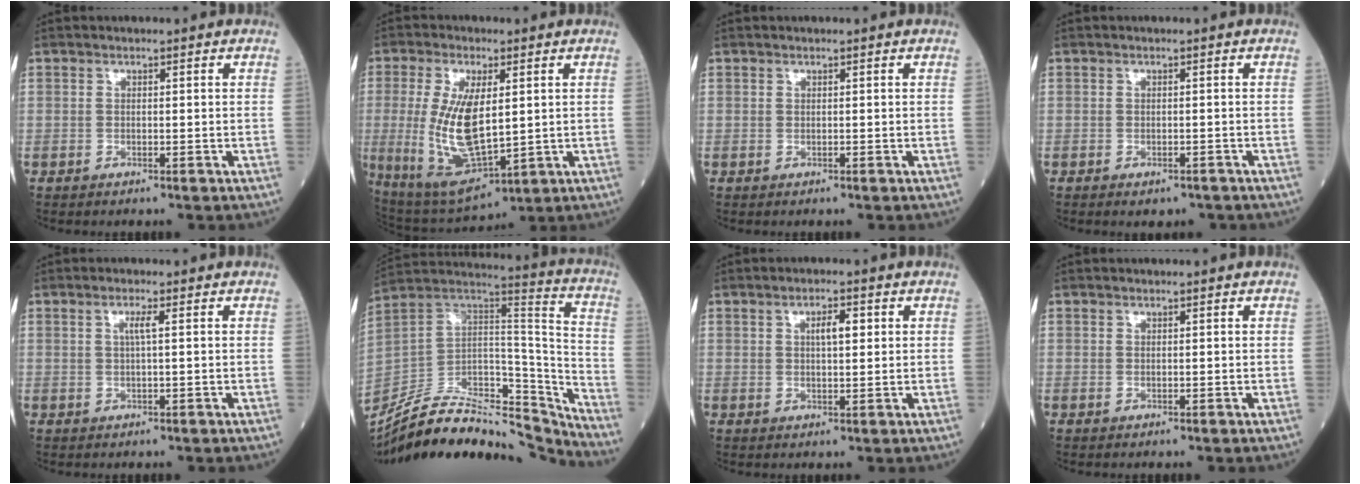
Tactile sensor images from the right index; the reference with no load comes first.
{"total": 13.2, "force": [0.4, 4.8, 12.4], "torque": [-0.257, -0.011, 0.023]}
{"total": 0.0}
{"total": 2.5, "force": [-1.9, 1.2, 1.1], "torque": [-0.007, 0.000, -0.020]}
{"total": 1.9, "force": [0.5, -0.1, 1.9], "torque": [-0.035, 0.001, 0.008]}
{"total": 28.1, "force": [-25.3, 5.5, 10.9], "torque": [-0.174, 0.013, -0.399]}
{"total": 3.5, "force": [1.1, 1.0, 3.1], "torque": [-0.050, 0.005, 0.018]}
{"total": 0.0}